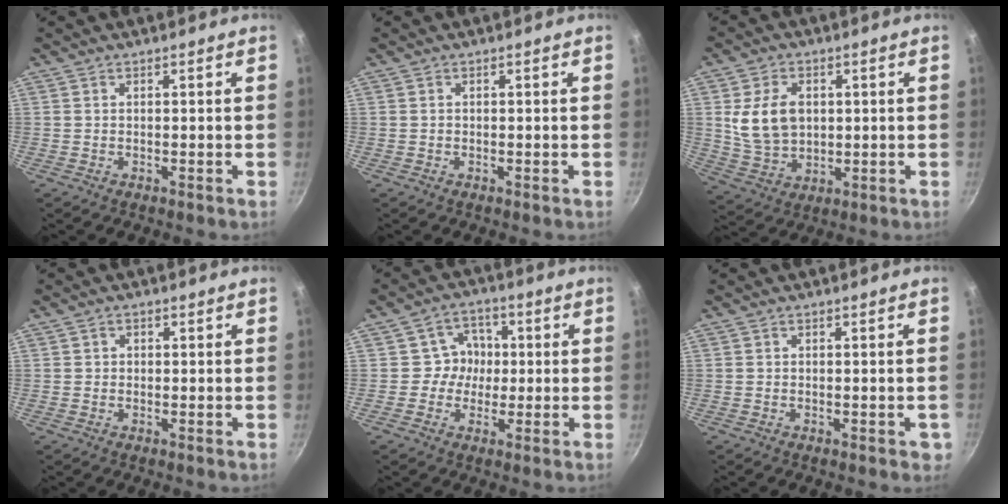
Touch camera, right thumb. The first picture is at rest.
{"total": 0.0}
{"total": 10.5, "force": [1.6, 7.8, 6.9], "torque": [-0.110, -0.009, 0.040]}
{"total": 1.3, "force": [0.3, 1.2, 0.5], "torque": [-0.003, -0.001, 0.002]}
{"total": 6.4, "force": [0.2, 6.0, 2.1], "torque": [0.014, 0.008, -0.009]}
{"total": 1.9, "force": [-0.2, 1.3, 1.4], "torque": [-0.009, 0.001, -0.003]}